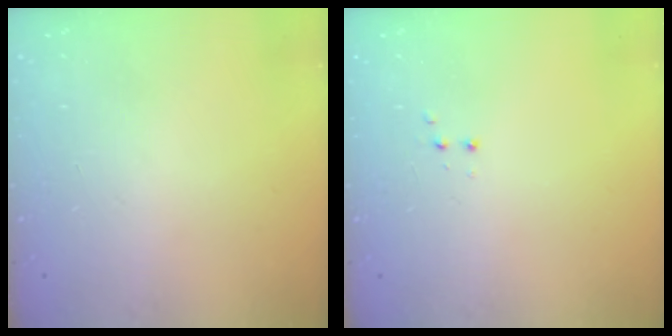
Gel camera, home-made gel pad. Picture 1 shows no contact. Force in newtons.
{"total": 2.8, "press": 2.8, "slide": 0.6}